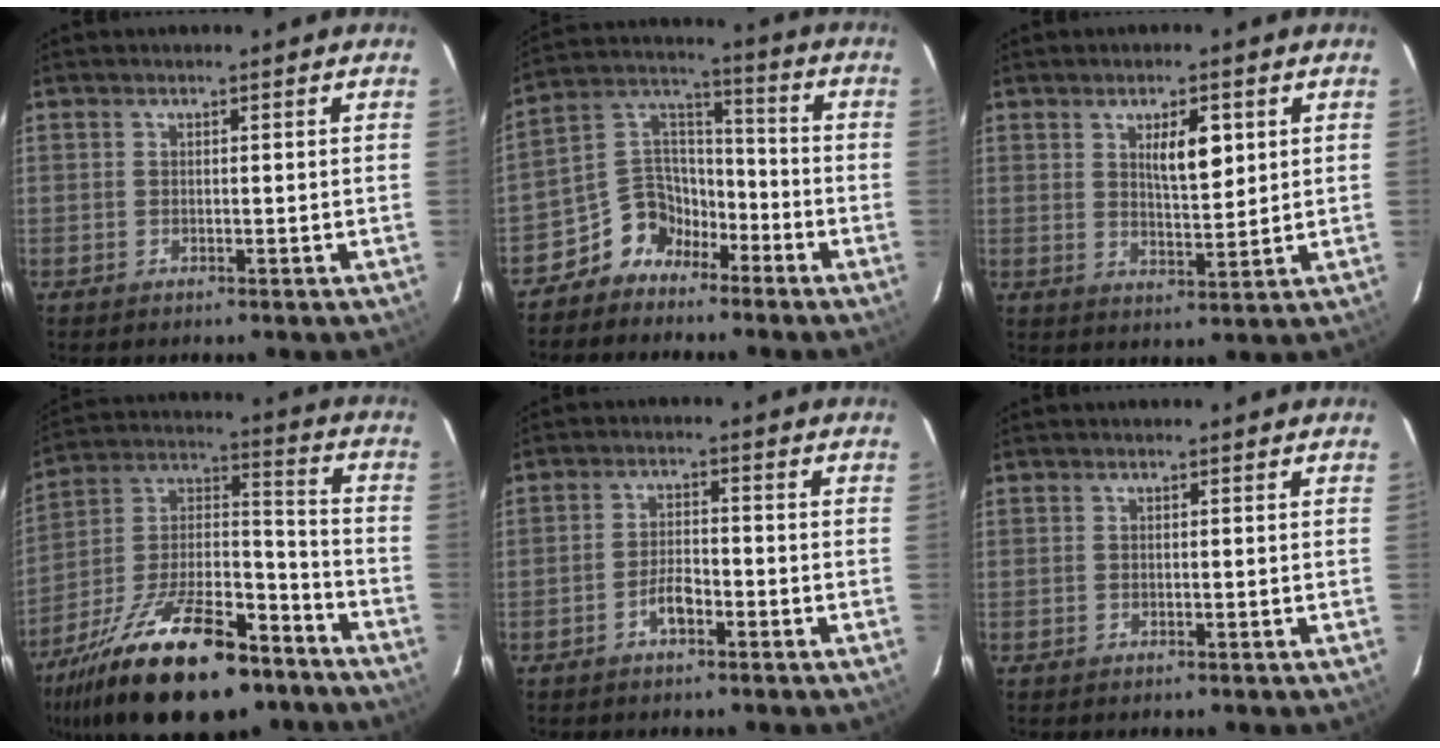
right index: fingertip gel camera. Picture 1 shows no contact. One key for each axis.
{"total": 9.1, "fx": -6.3, "fy": 6.2, "fz": 2.2, "tx": -0.052, "ty": 0.050, "tz": -0.118}
{"total": 6.2, "fx": 2.1, "fy": 2.1, "fz": 5.5, "tx": -0.093, "ty": 0.000, "tz": 0.042}
{"total": 25.8, "fx": -17.7, "fy": 8.2, "fz": 16.8, "tx": -0.298, "ty": -0.001, "tz": -0.301}
{"total": 3.8, "fx": -2.0, "fy": 1.6, "fz": 2.8, "tx": -0.056, "ty": 0.008, "tz": -0.038}
{"total": 0.0}